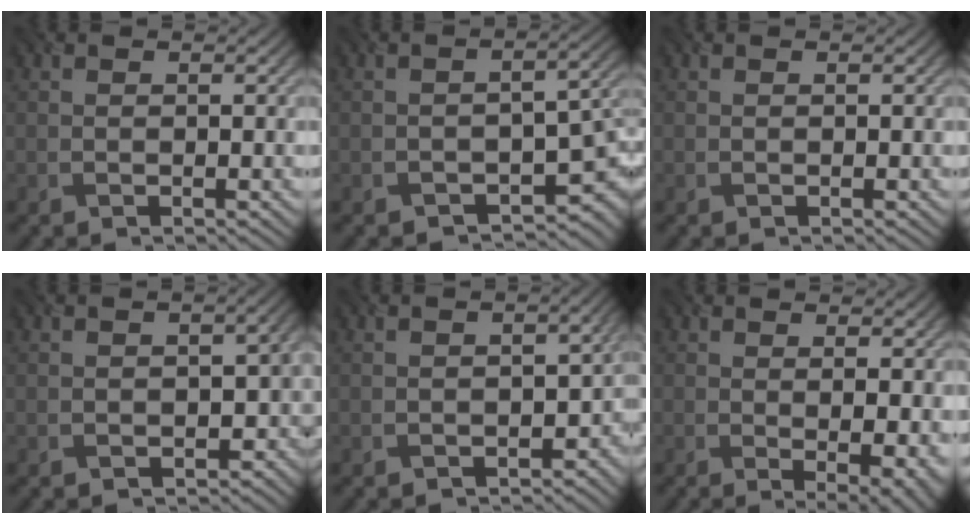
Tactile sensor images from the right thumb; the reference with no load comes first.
{"total": 6.3, "force": [-2.9, 3.4, 4.4], "torque": [-0.047, -0.014, -0.041]}
{"total": 0.0}
{"total": 5.2, "force": [-1.9, 3.7, 3.1], "torque": [-0.034, -0.029, -0.020]}
{"total": 4.9, "force": [-3.1, 2.7, 2.7], "torque": [-0.020, -0.019, -0.043]}
{"total": 4.5, "force": [-0.2, 1.3, 4.3], "torque": [-0.064, -0.014, 0.006]}